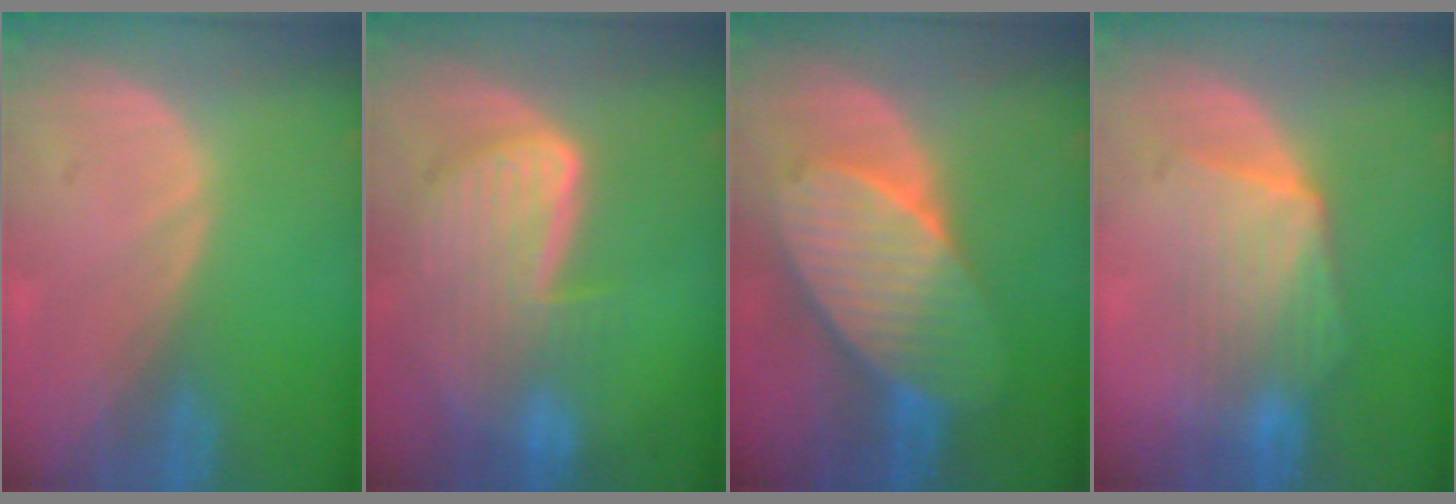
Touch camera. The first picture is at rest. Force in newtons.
{"total": 9.1, "press": 7.9, "slide": 4.3}
{"total": 9.6, "press": 9.6, "slide": 0.4}
{"total": 7.5, "press": 7.4, "slide": 1.2}